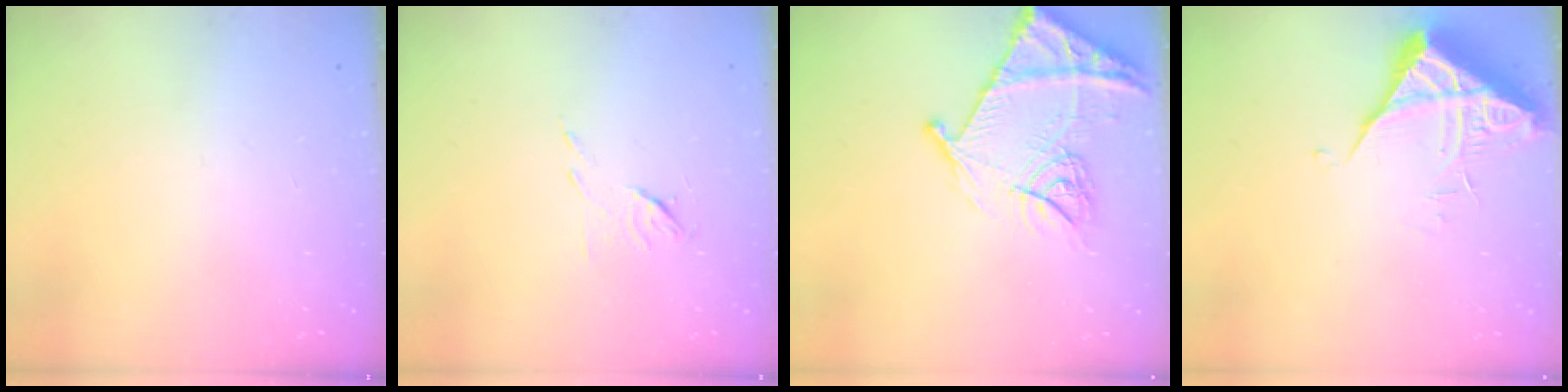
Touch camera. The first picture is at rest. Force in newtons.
{"total": 4.8, "press": 4.7, "slide": 1.0}
{"total": 15.9, "press": 15.8, "slide": 1.6}
{"total": 6.0, "press": 6.0, "slide": 0.2}